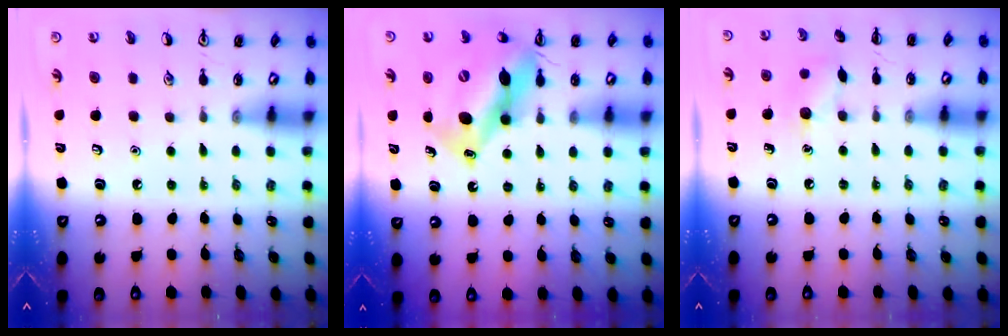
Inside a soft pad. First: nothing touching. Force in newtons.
{"total": 14.2, "press": 13.4, "slide": 4.6}
{"total": 7.2, "press": 7.1, "slide": 1.4}